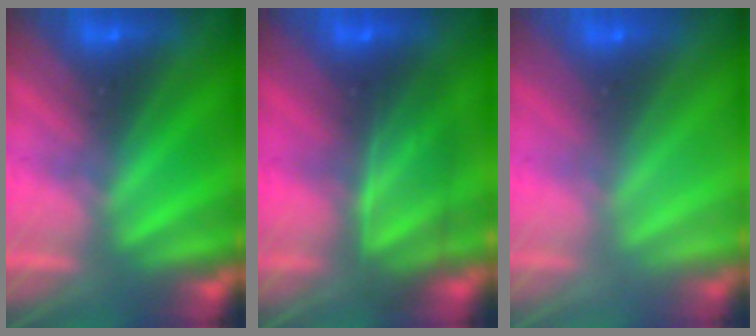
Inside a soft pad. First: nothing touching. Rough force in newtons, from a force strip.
{"total": 7.4}
{"total": 2.2}